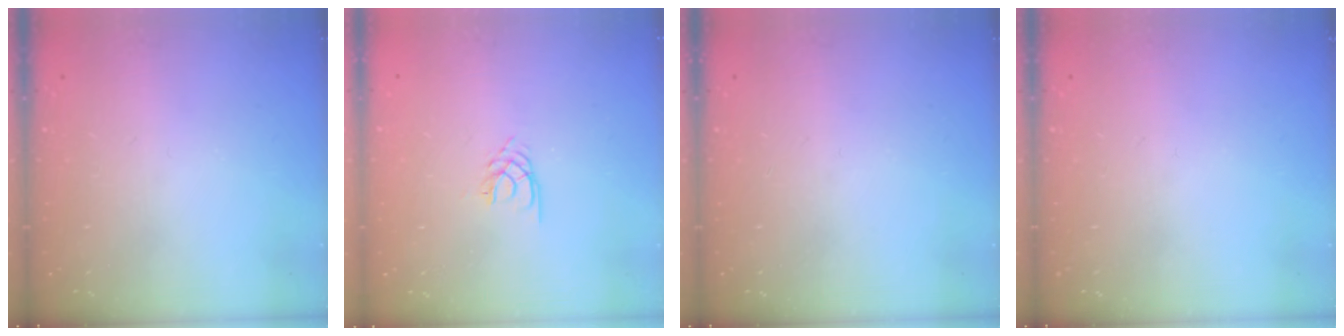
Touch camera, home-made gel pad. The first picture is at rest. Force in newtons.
{"total": 1.9, "press": 1.9, "slide": 0.2}
{"total": 0.0}
{"total": 0.0}